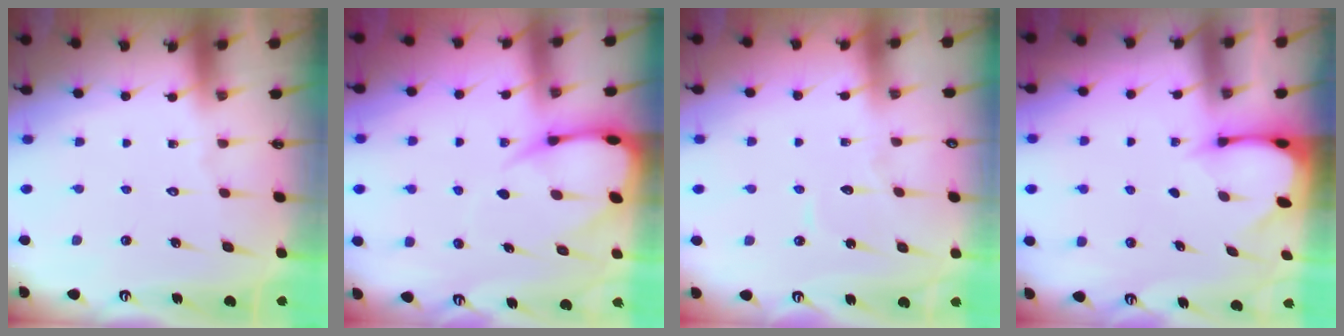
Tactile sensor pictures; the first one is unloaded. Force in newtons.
{"total": 8.2, "press": 8.2, "slide": 0.9}
{"total": 4.1, "press": 4.0, "slide": 0.6}
{"total": 2.4, "press": 2.3, "slide": 0.3}